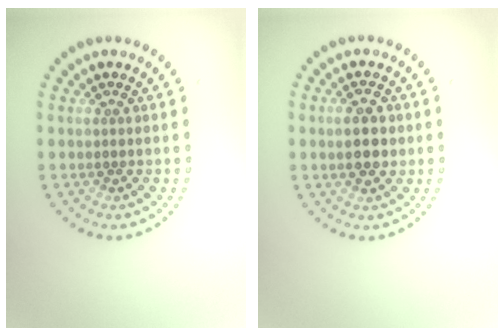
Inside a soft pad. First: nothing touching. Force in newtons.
{"total": 4.0, "press": 4.0, "slide": 0.2}